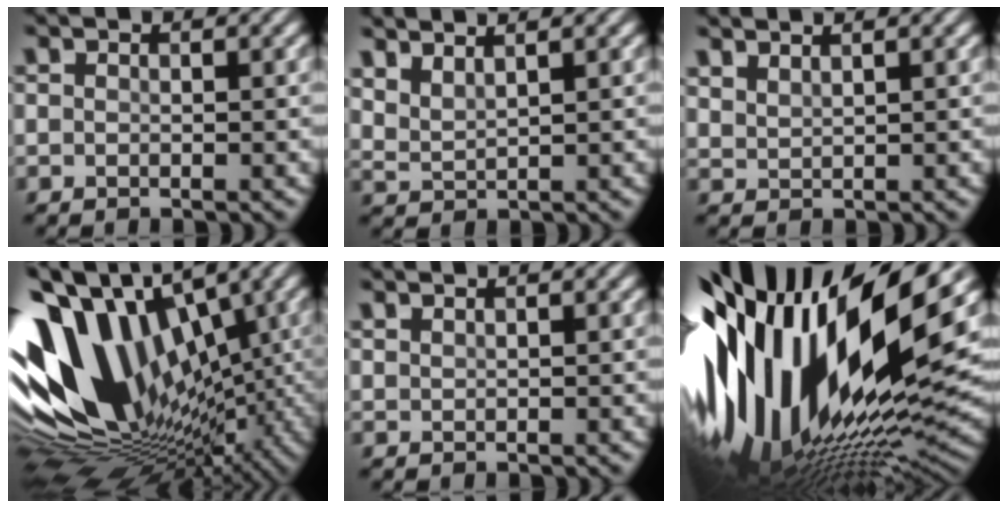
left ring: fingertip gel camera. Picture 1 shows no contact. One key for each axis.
{"total": 3.2, "fx": 2.8, "fy": 0.8, "fz": 1.4, "tx": -0.020, "ty": 0.007, "tz": 0.045}
{"total": 2.1, "fx": 1.9, "fy": 0.5, "fz": 0.7, "tx": -0.005, "ty": 0.003, "tz": 0.027}
{"total": 16.0, "fx": 0.1, "fy": 10.8, "fz": 11.8, "tx": -0.233, "ty": 0.018, "tz": -0.010}
{"total": 0.7, "fx": 0.7, "fy": 0.1, "fz": 0.2, "tx": -0.003, "ty": -0.001, "tz": 0.012}
{"total": 19.6, "fx": 1.6, "fy": 7.8, "fz": 17.9, "tx": -0.338, "ty": -0.030, "tz": 0.026}